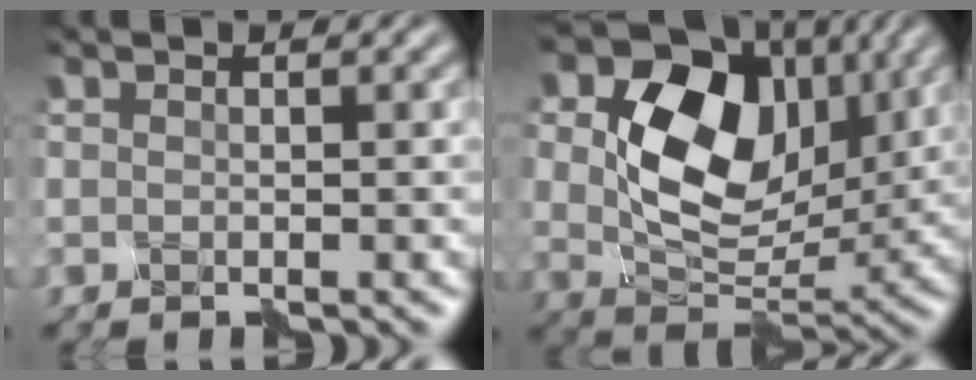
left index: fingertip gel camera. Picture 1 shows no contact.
{"total": 13.5, "force": [4.2, 9.4, 8.7], "torque": [-0.159, 0.003, 0.083]}